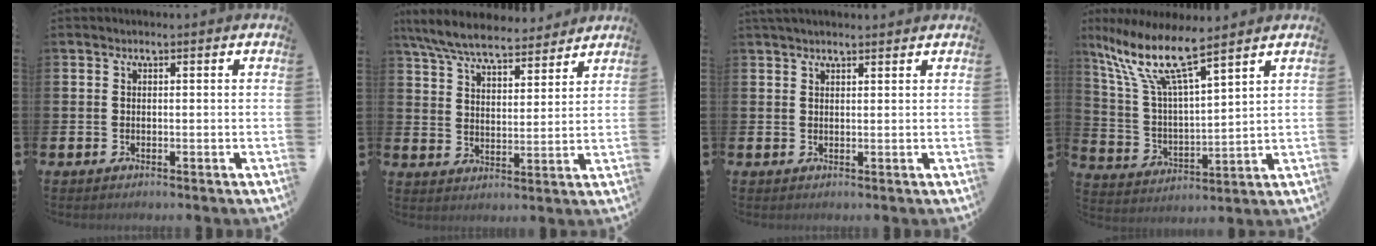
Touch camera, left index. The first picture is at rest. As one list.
[{"total": 7.8, "force": [7.2, 1.6, 2.5], "torque": [-0.079, -0.032, 0.130]}, {"total": 1.8, "force": [1.7, 0.3, 0.5], "torque": [0.000, -0.004, 0.029]}, {"total": 10.4, "force": [8.3, 1.7, 6.1], "torque": [-0.151, -0.041, 0.138]}]